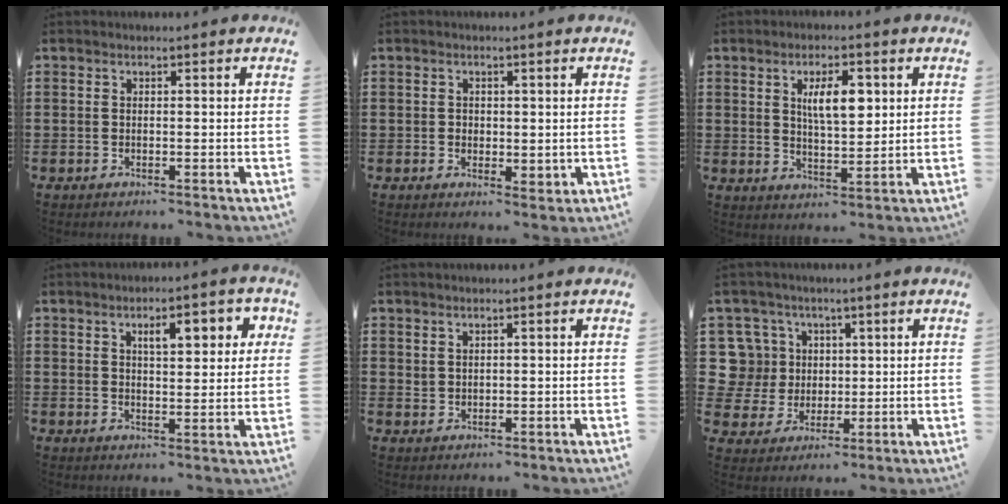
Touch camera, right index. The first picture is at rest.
{"total": 1.4, "force": [0.4, 1.3, 0.5], "torque": [-0.014, 0.008, 0.006]}
{"total": 6.4, "force": [2.0, 2.5, 5.5], "torque": [-0.098, 0.002, 0.030]}
{"total": 5.5, "force": [2.3, 2.0, 4.6], "torque": [-0.064, -0.002, 0.029]}
{"total": 1.2, "force": [1.0, 0.7, 0.3], "torque": [-0.008, 0.002, 0.019]}
{"total": 8.8, "force": [2.2, 8.2, 2.1], "torque": [-0.097, 0.009, 0.044]}